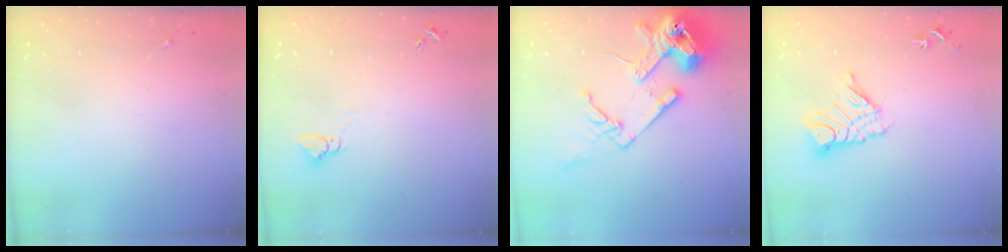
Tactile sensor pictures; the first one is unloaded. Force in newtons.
{"total": 2.8, "press": 2.8, "slide": 0.1}
{"total": 18.6, "press": 18.4, "slide": 2.2}
{"total": 11.9, "press": 11.9, "slide": 1.1}